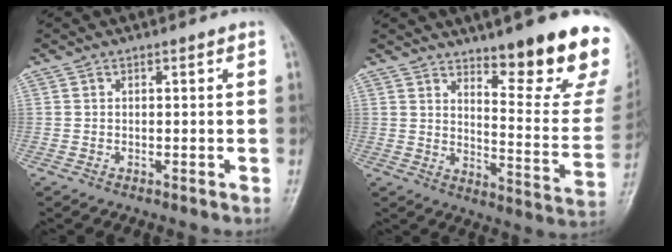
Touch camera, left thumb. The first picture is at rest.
{"total": 18.0, "force": [12.2, 3.9, 12.6], "torque": [-0.129, -0.096, 0.172]}